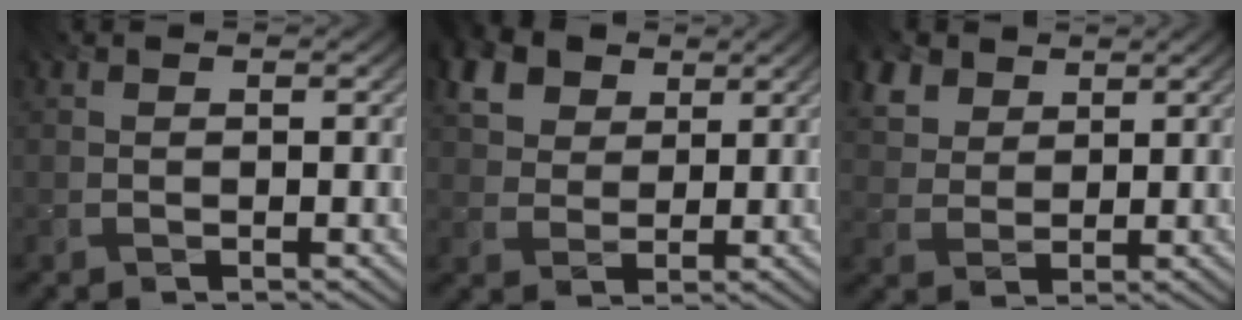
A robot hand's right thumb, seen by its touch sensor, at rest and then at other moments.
{"total": 6.2, "force": [3.0, 4.3, 3.2], "torque": [-0.089, 0.008, 0.052]}
{"total": 5.6, "force": [3.6, 3.5, 2.6], "torque": [-0.085, 0.003, 0.074]}